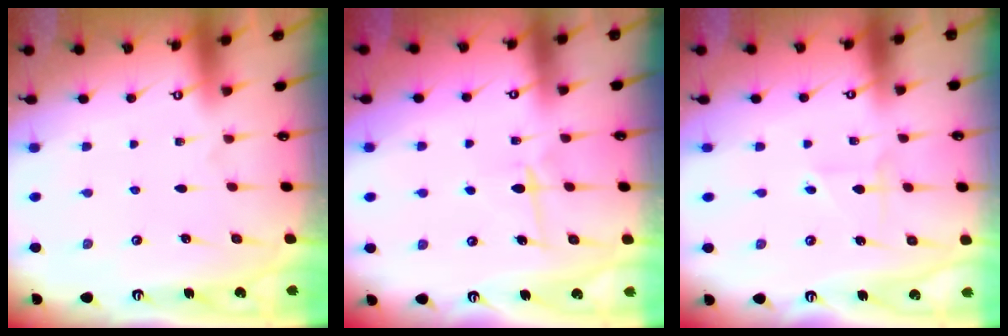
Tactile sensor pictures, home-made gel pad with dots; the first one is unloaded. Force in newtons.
{"total": 5.2, "press": 5.1, "slide": 0.6}
{"total": 2.8, "press": 2.6, "slide": 0.9}